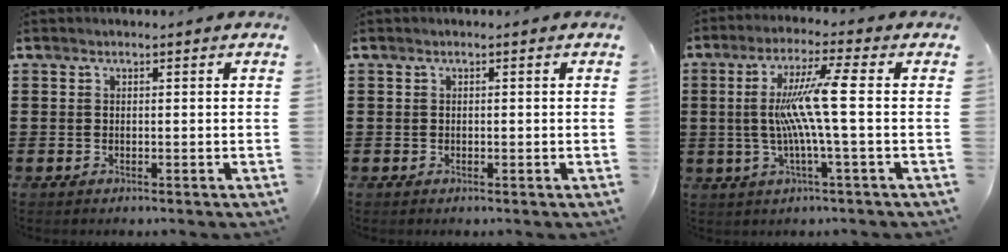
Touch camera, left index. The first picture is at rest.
{"total": 0.0}
{"total": 9.6, "force": [0.1, -0.4, 9.6], "torque": [-0.199, -0.009, -0.013]}